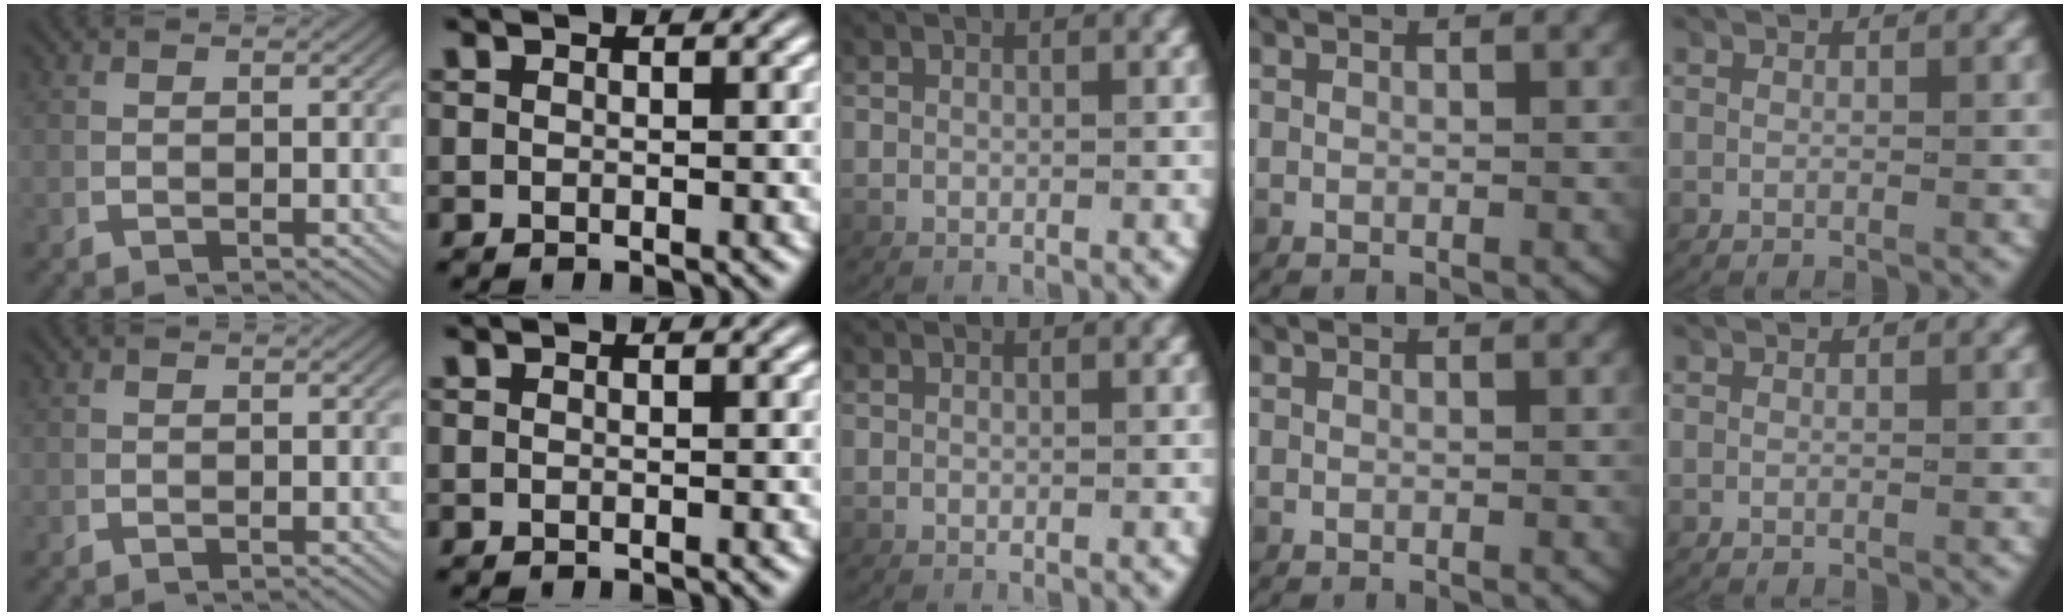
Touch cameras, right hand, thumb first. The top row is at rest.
{}